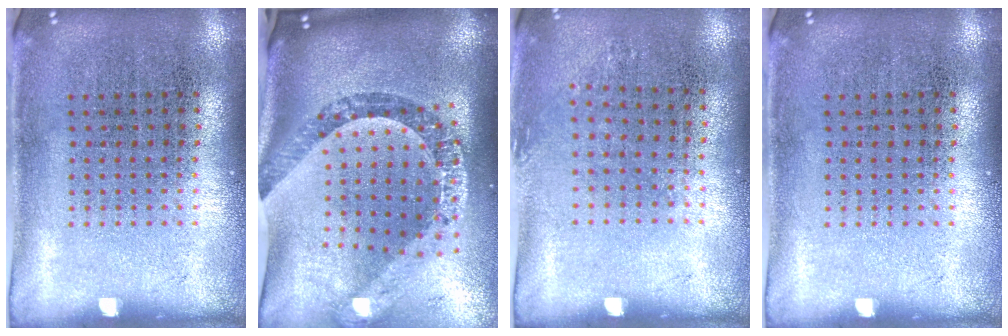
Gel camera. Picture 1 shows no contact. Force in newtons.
{"total": 2.6, "press": 2.0, "slide": 1.6}
{"total": 0.7, "press": 0.6, "slide": 0.4}
{"total": 0.0}